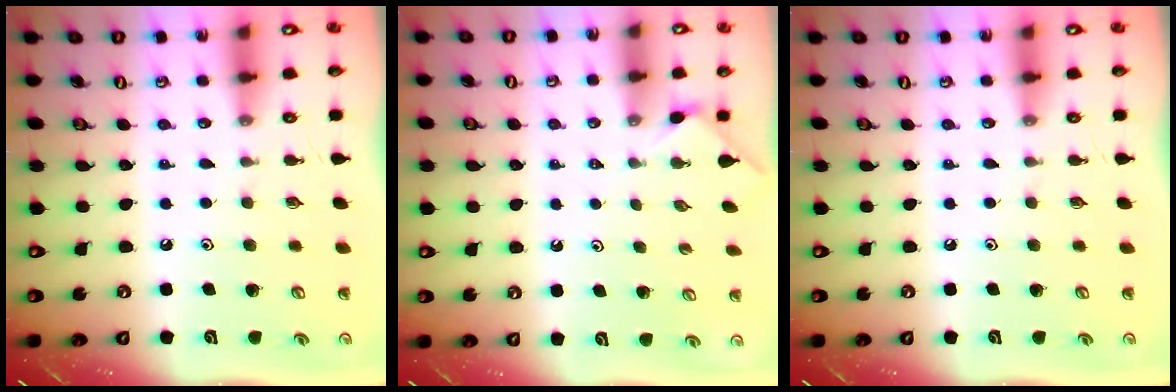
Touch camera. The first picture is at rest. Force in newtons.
{"total": 1.0, "press": 0.9, "slide": 0.3}
{"total": 0.0}